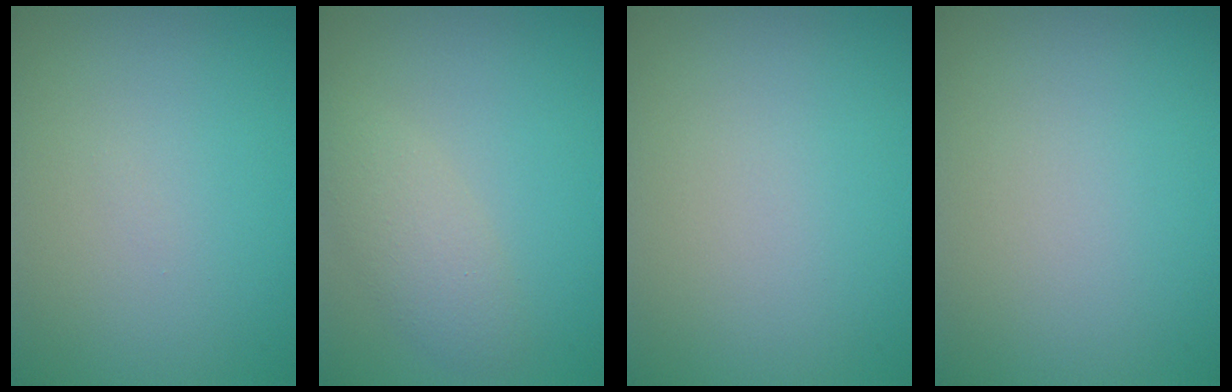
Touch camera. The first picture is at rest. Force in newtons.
{"total": 2.8, "press": 2.8, "slide": 0.2}
{"total": 0.0}
{"total": 0.0}